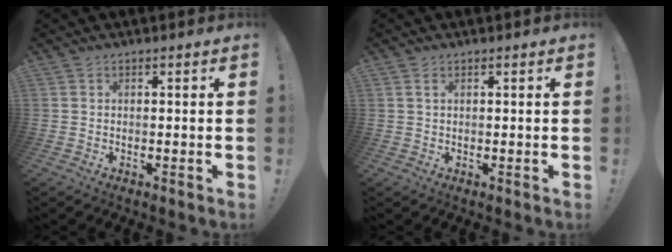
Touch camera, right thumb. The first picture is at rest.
{"total": 1.3, "force": [0.5, 0.6, 1.1], "torque": [-0.014, -0.001, 0.008]}